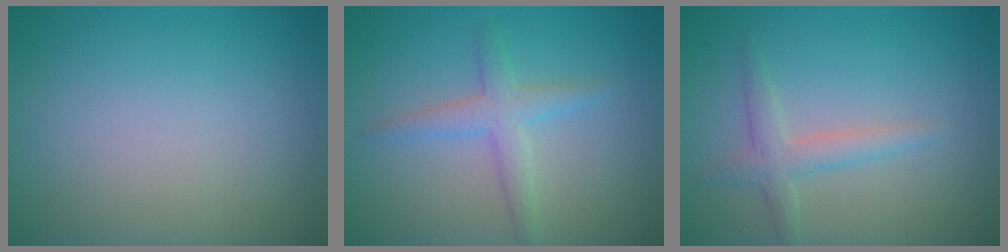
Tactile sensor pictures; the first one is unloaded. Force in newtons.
{"total": 2.6, "press": 2.6, "slide": 0.0}
{"total": 2.2, "press": 2.2, "slide": 0.1}